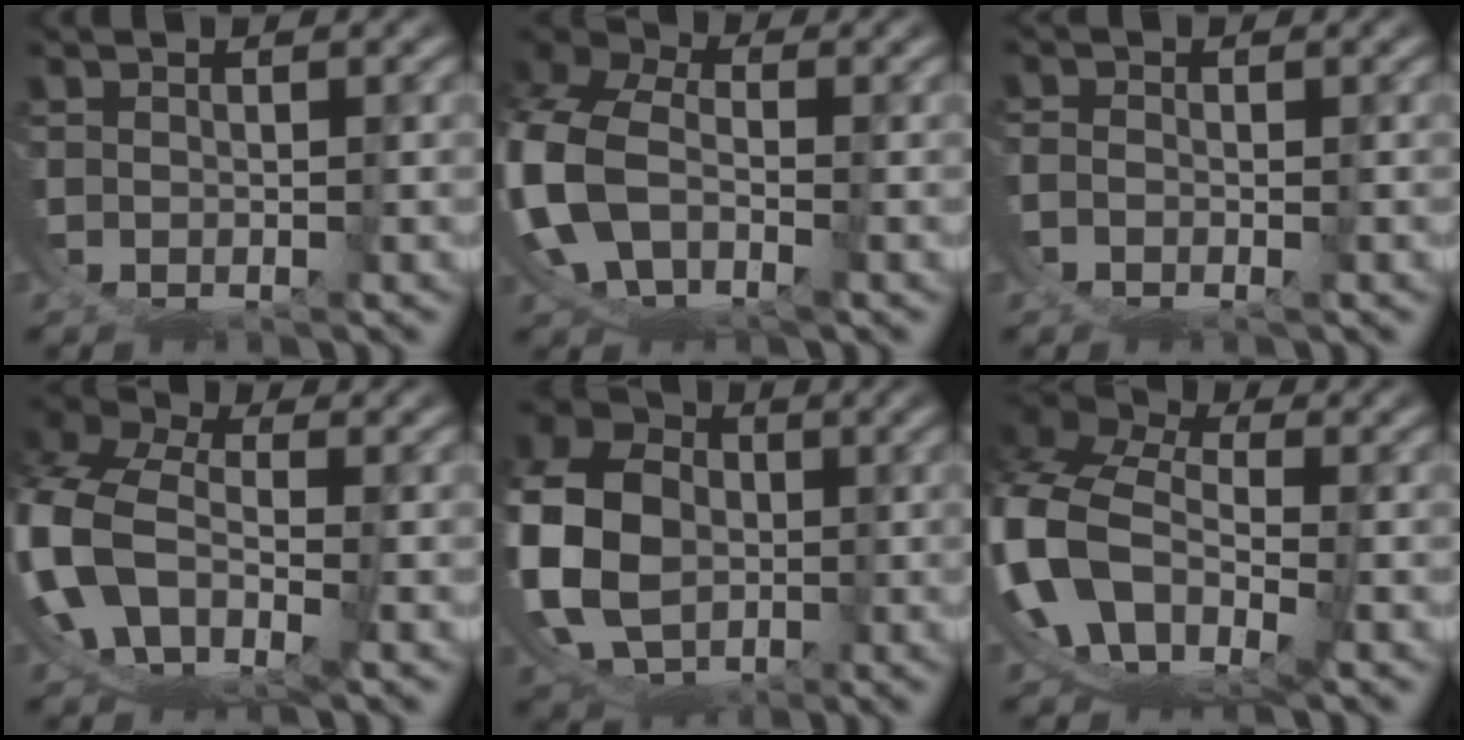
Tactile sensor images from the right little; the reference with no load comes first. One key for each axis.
{"total": 11.5, "fx": -1.2, "fy": 10.0, "fz": 5.5, "tx": -0.191, "ty": -0.038, "tz": -0.020}
{"total": 2.0, "fx": -1.2, "fy": 1.4, "fz": 0.9, "tx": -0.025, "ty": -0.014, "tz": -0.017}
{"total": 11.3, "fx": -1.8, "fy": 9.9, "fz": 5.3, "tx": -0.191, "ty": -0.048, "tz": -0.026}
{"total": 11.5, "fx": 1.3, "fy": 9.7, "fz": 6.0, "tx": -0.159, "ty": -0.041, "tz": 0.036}
{"total": 13.6, "fx": -1.0, "fy": 11.6, "fz": 7.0, "tx": -0.215, "ty": -0.047, "tz": -0.015}